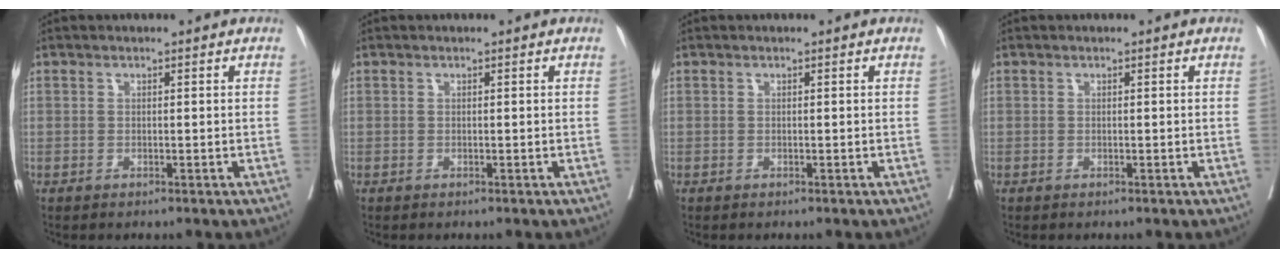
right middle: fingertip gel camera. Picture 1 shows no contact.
{"total": 0.0}
{"total": 0.0}
{"total": 0.0}